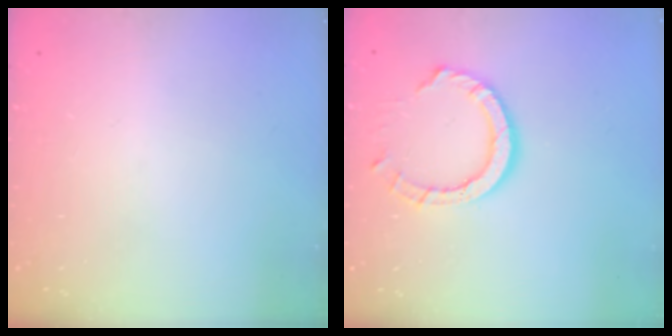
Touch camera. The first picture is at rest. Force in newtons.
{"total": 9.4, "press": 9.3, "slide": 0.7}